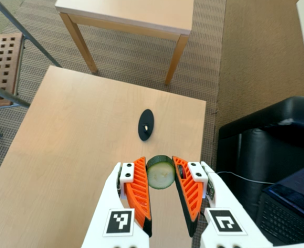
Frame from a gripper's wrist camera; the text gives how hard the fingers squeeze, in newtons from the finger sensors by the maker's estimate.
{"total": 8.9, "left": 9.0, "right": 8.8}